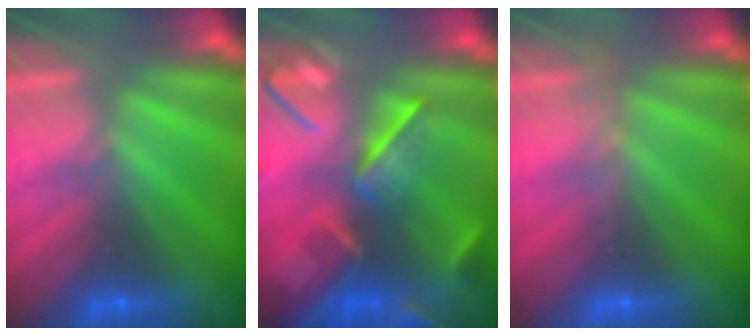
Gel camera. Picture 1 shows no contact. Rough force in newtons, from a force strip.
{"total": 7.6}
{"total": 3.4}